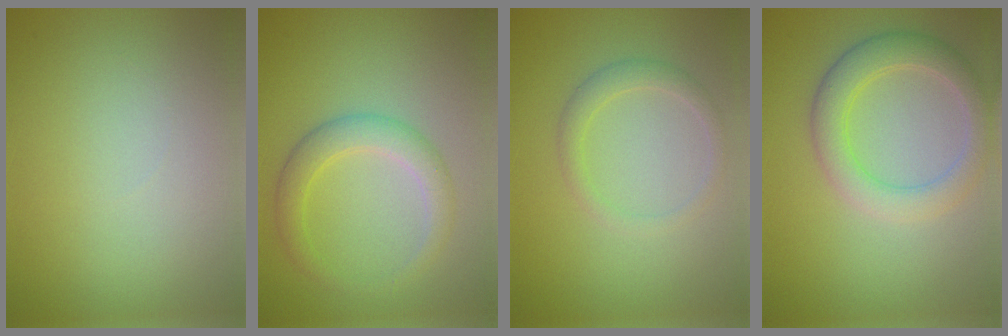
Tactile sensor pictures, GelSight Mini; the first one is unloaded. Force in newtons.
{"total": 3.1, "press": 3.1, "slide": 0.1}
{"total": 1.8, "press": 1.8, "slide": 0.1}
{"total": 4.1, "press": 4.1, "slide": 0.1}